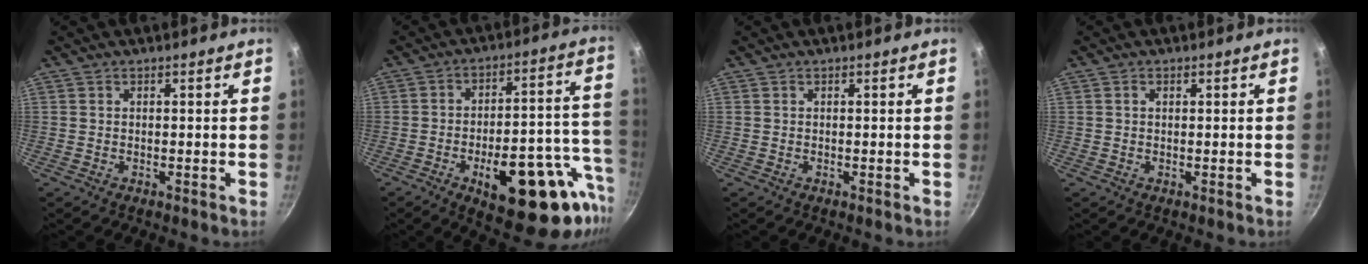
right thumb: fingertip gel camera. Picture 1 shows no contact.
{"total": 22.7, "force": [-10.3, 7.7, 18.7], "torque": [-0.201, 0.065, -0.133]}
{"total": 0.0}
{"total": 0.7, "force": [0.2, 0.5, 0.5], "torque": [-0.009, 0.000, 0.003]}